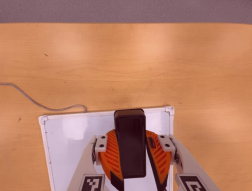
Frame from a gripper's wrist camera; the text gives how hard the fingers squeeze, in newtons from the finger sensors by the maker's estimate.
{"total": 9.6, "left": 9.3, "right": 9.9}